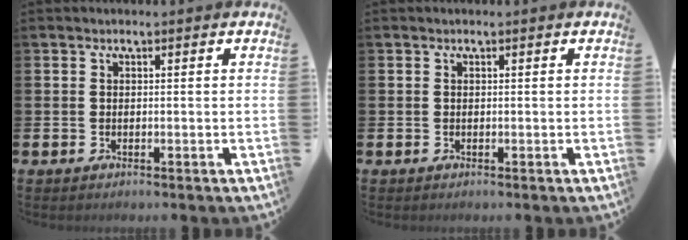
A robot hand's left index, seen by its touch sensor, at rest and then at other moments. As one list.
[{"total": 0.0}]